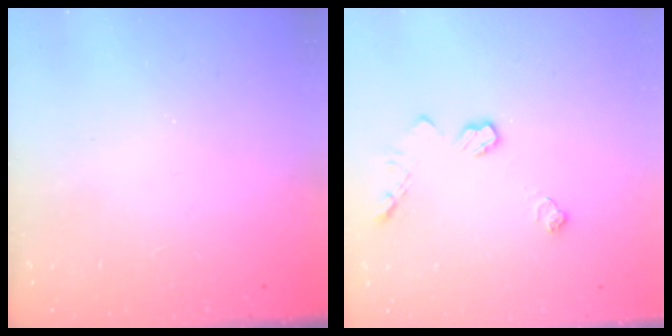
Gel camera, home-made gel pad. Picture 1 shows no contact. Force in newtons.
{"total": 7.9, "press": 7.9, "slide": 0.3}